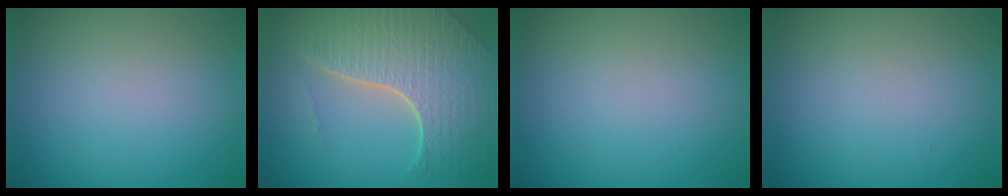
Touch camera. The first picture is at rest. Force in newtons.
{"total": 7.4, "press": 5.3, "slide": 5.2}
{"total": 0.0}
{"total": 0.0}